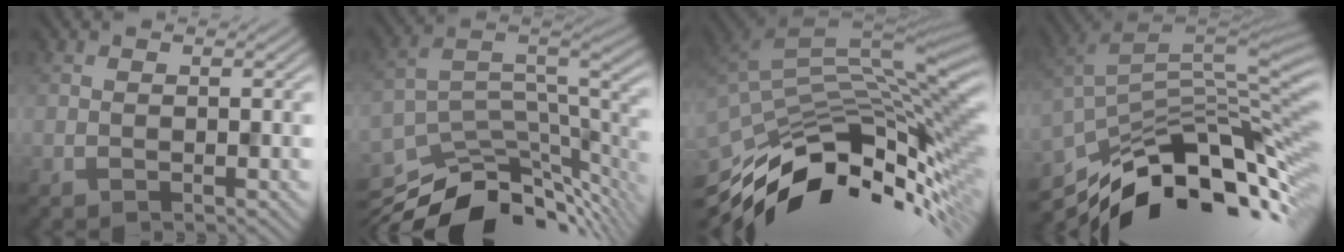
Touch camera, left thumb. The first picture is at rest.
{"total": 12.7, "force": [-9.3, 4.7, 7.3], "torque": [-0.140, -0.014, -0.146]}
{"total": 13.8, "force": [-6.8, 5.3, 10.8], "torque": [-0.227, -0.011, -0.125]}
{"total": 14.2, "force": [-7.6, 5.6, 10.6], "torque": [-0.214, -0.011, -0.132]}